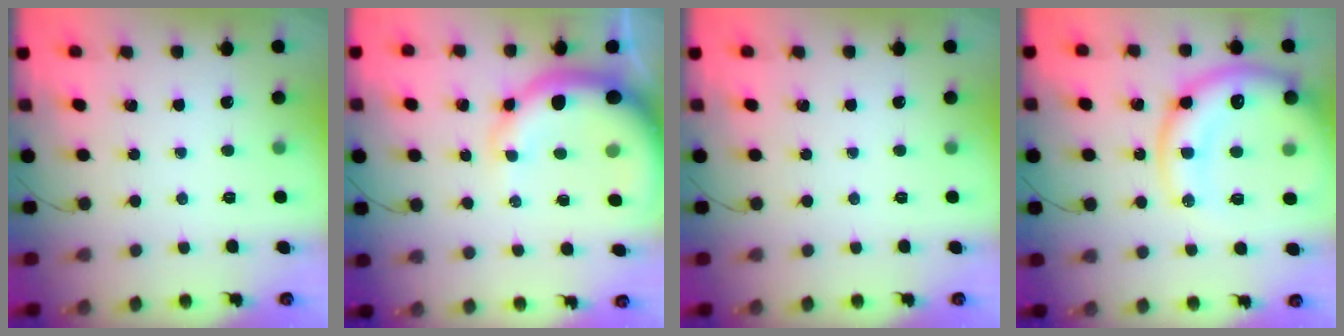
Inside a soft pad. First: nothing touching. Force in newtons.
{"total": 12.8, "press": 12.3, "slide": 3.4}
{"total": 0.0}
{"total": 18.7, "press": 18.3, "slide": 3.8}